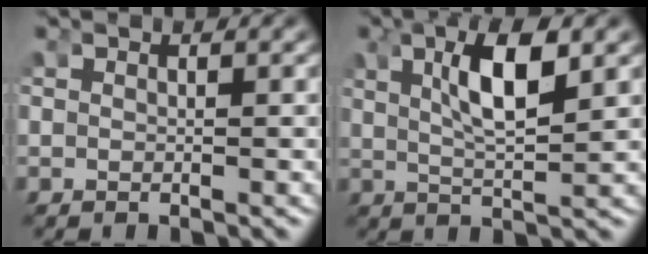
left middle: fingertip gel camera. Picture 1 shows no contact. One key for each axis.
{"total": 5.1, "fx": 1.3, "fy": 1.3, "fz": 4.8, "tx": -0.083, "ty": 0.003, "tz": 0.023}